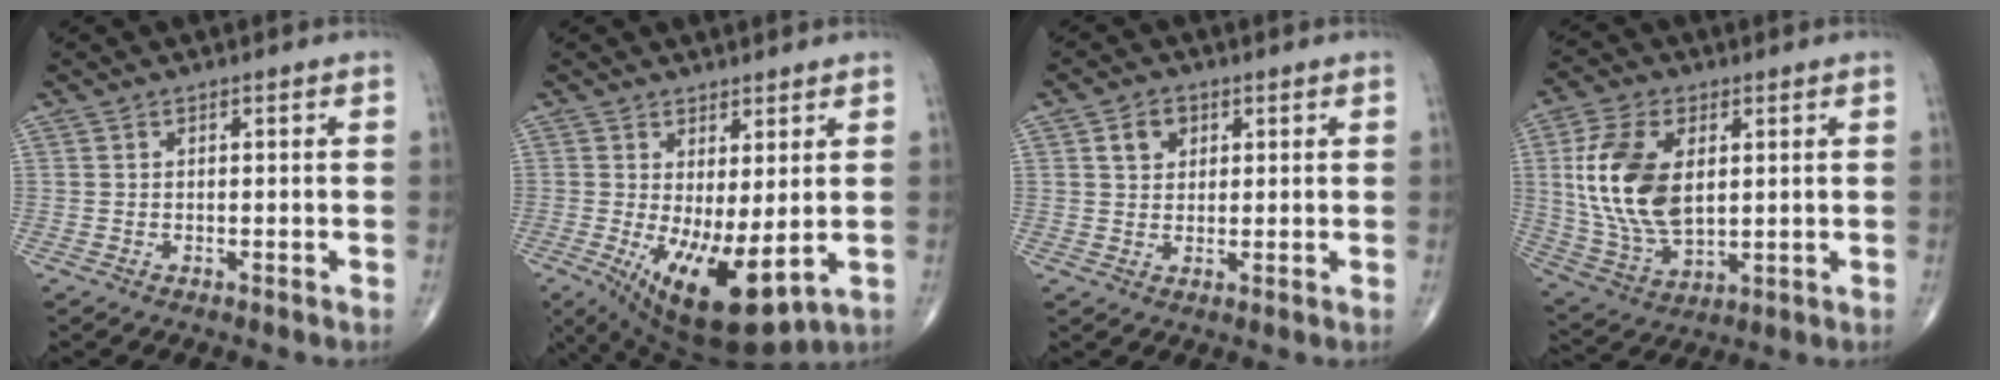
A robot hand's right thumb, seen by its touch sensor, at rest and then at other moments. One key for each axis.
{"total": 12.7, "fx": -1.6, "fy": 4.8, "fz": 11.7, "tx": -0.193, "ty": -0.026, "tz": -0.006}
{"total": 4.1, "fx": 1.6, "fy": 3.3, "fz": 2.0, "tx": -0.017, "ty": -0.003, "tz": 0.026}
{"total": 16.4, "fx": 2.9, "fy": 9.5, "fz": 13.1, "tx": -0.257, "ty": -0.010, "tz": 0.065}